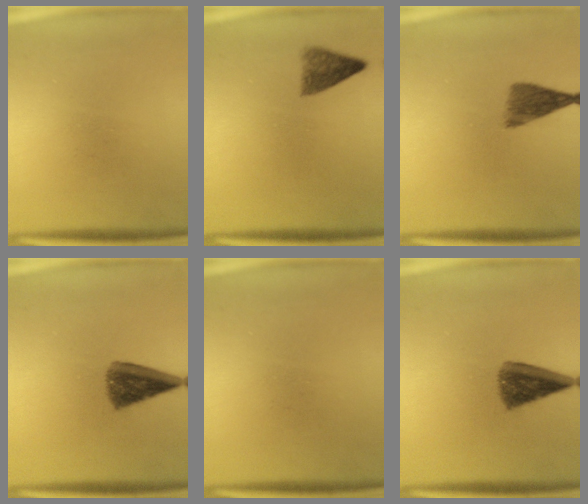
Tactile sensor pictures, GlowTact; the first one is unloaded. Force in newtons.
{"total": 3.5}
{"total": 4.5}
{"total": 7.3}
{"total": 0.0}
{"total": 7.3}